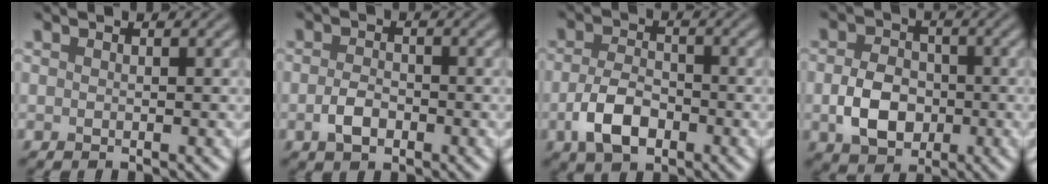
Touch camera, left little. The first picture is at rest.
{"total": 2.3, "force": [-1.0, 1.4, 1.5], "torque": [-0.030, 0.000, -0.024]}
{"total": 4.5, "force": [-1.9, 2.5, 3.1], "torque": [-0.067, -0.003, -0.040]}
{"total": 5.0, "force": [-1.2, 3.7, 3.2], "torque": [-0.066, -0.005, -0.025]}